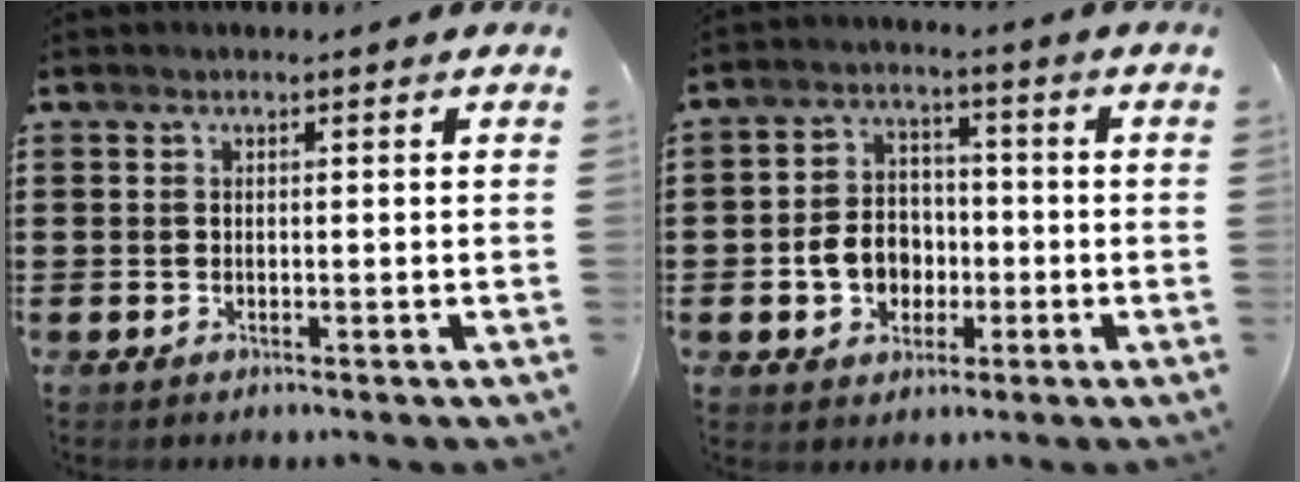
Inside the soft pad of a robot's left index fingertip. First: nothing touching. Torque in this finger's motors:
{"motor_torque": [1.22, 0.92, 0.46, 0.09]}